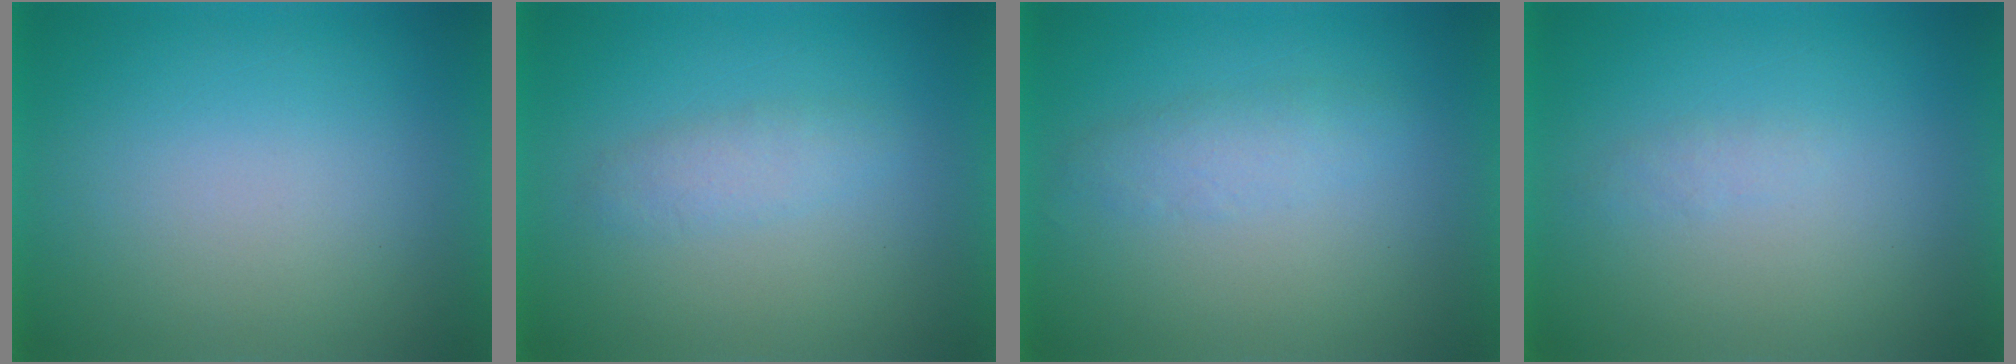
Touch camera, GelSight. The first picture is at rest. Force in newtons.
{"total": 2.3}
{"total": 2.4}
{"total": 1.2}